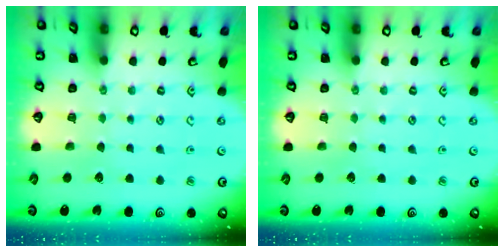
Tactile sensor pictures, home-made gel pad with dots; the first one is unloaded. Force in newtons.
{"total": 0.0}